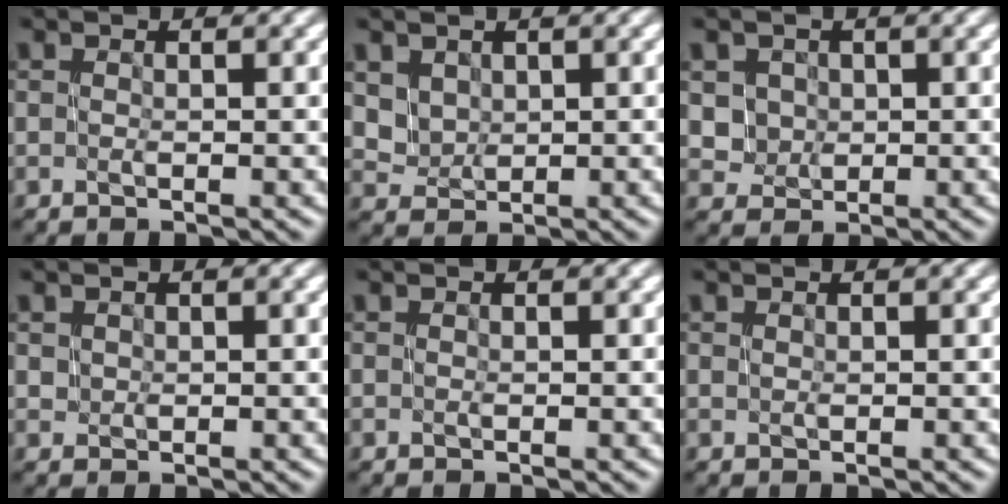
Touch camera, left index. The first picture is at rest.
{"total": 1.9, "force": [1.5, 1.2, -0.4], "torque": [0.006, 0.000, 0.034]}
{"total": 1.7, "force": [0.9, 1.4, -0.4], "torque": [0.011, 0.002, 0.018]}
{"total": 0.7, "force": [0.3, 0.6, -0.2], "torque": [0.008, 0.004, 0.006]}
{"total": 0.0}
{"total": 0.0}